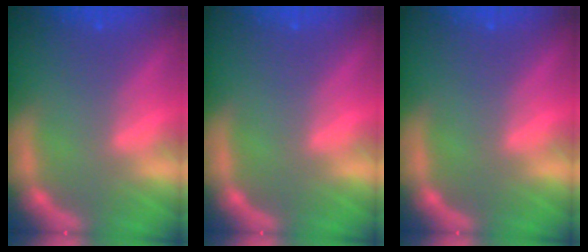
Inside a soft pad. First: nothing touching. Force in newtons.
{"total": 0.0}
{"total": 0.0}